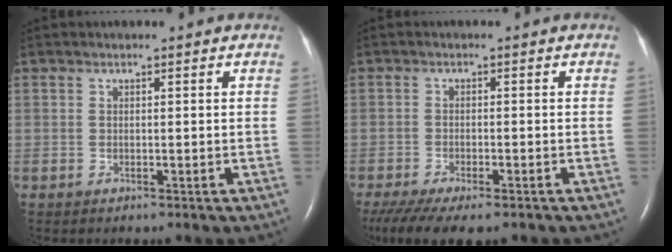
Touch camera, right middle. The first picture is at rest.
{"total": 11.8, "force": [-8.8, 3.6, 6.9], "torque": [-0.138, -0.021, -0.132]}